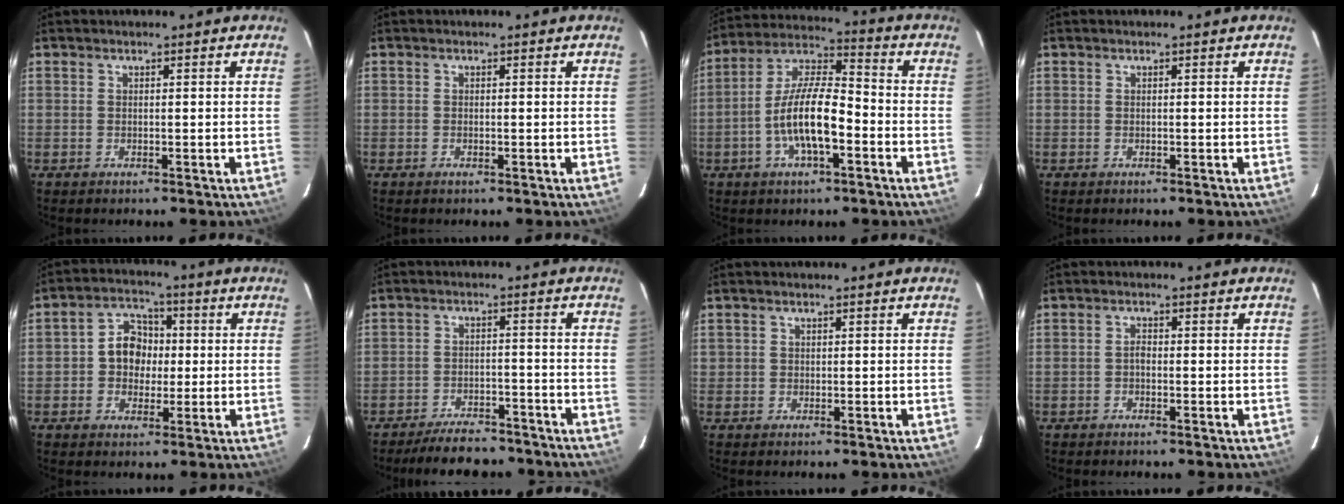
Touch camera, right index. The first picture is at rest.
{"total": 0.6, "force": [-0.3, 0.3, 0.5], "torque": [-0.007, 0.002, -0.004]}
{"total": 12.7, "force": [-4.0, 4.1, 11.4], "torque": [-0.227, 0.006, -0.077]}
{"total": 0.0}
{"total": 7.0, "force": [-0.3, 6.1, 3.5], "torque": [-0.063, 0.025, -0.006]}
{"total": 10.4, "force": [-8.9, 3.9, 3.5], "torque": [-0.081, 0.013, -0.120]}
{"total": 0.6, "force": [0.0, 0.6, -0.1], "torque": [0.005, 0.002, 0.001]}
{"total": 1.0, "force": [-0.4, 0.6, 0.7], "torque": [-0.013, 0.006, -0.009]}